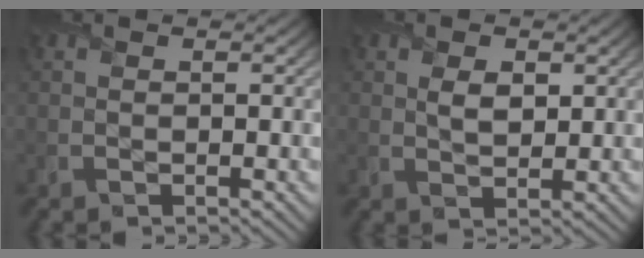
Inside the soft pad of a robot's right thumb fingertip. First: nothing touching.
{"total": 2.9, "force": [0.9, 1.8, 2.0], "torque": [-0.043, -0.006, 0.018]}